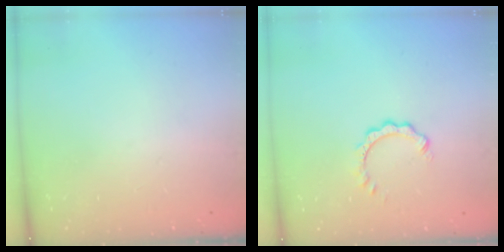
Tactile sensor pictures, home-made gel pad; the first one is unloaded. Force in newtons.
{"total": 3.3, "press": 3.3, "slide": 0.5}